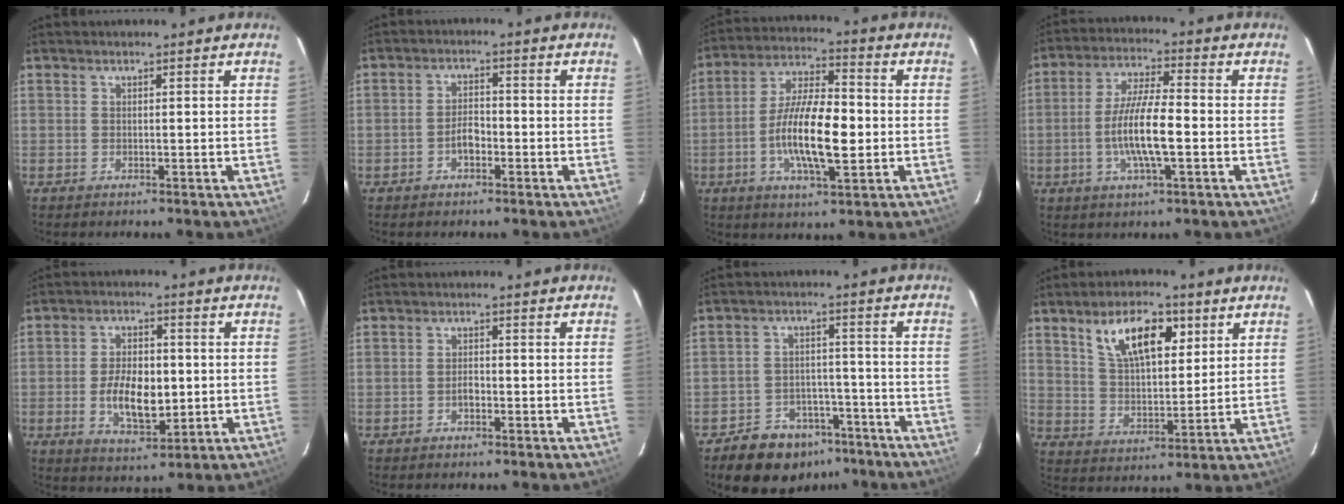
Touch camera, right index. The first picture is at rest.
{"total": 3.7, "force": [-1.7, 1.9, 2.7], "torque": [-0.053, 0.007, -0.028]}
{"total": 13.6, "force": [-2.3, 4.3, 12.7], "torque": [-0.243, 0.001, -0.045]}
{"total": 10.2, "force": [-2.3, 1.9, 9.8], "torque": [-0.191, -0.002, -0.045]}
{"total": 9.8, "force": [-1.3, 5.1, 8.2], "torque": [-0.156, 0.002, -0.015]}
{"total": 1.6, "force": [-0.8, 0.9, 1.1], "torque": [-0.020, 0.004, -0.015]}
{"total": 11.9, "force": [-8.4, 7.6, 3.8], "torque": [-0.089, 0.025, -0.106]}
{"total": 12.1, "force": [6.1, 5.4, 9.0], "torque": [-0.157, 0.017, 0.112]}